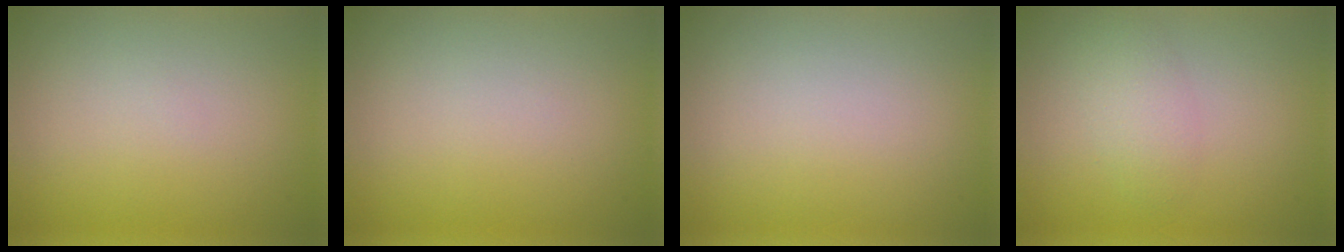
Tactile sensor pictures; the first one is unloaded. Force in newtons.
{"total": 0.0}
{"total": 0.0}
{"total": 2.2, "press": 2.2, "slide": 0.1}